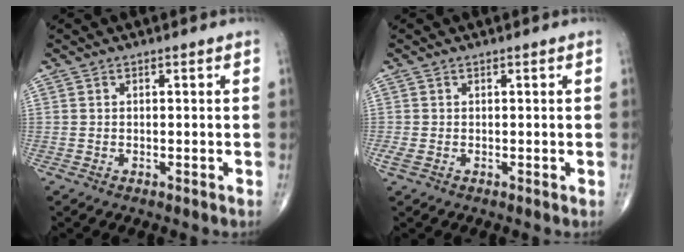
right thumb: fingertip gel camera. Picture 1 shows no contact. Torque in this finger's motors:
{"motor_torque": [-0.41, 0.11, -0.36, -0.08, 0.06]}